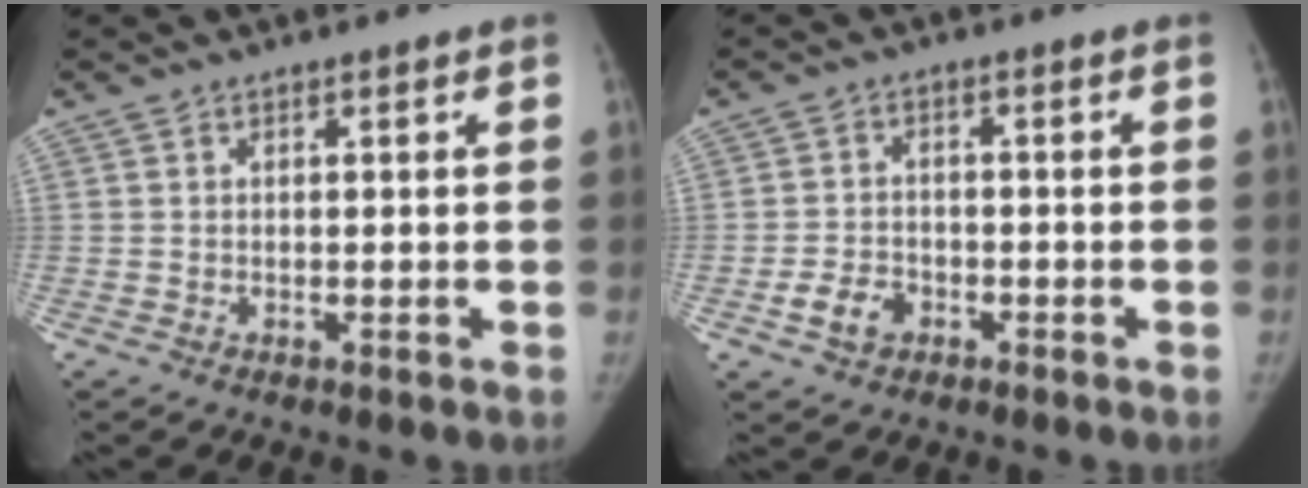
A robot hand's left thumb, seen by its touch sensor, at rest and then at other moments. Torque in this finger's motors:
{"motor_torque": [-0.64, 0.58, 0.36, -0.22, 0.02]}